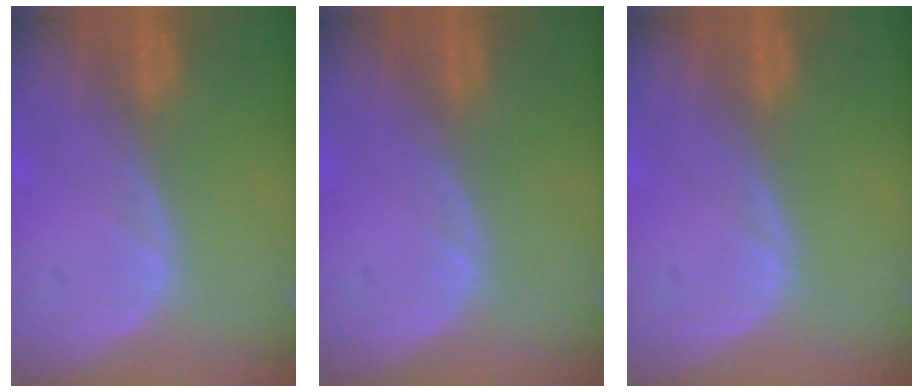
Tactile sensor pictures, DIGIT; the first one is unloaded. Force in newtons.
{"total": 0.0}
{"total": 0.0}